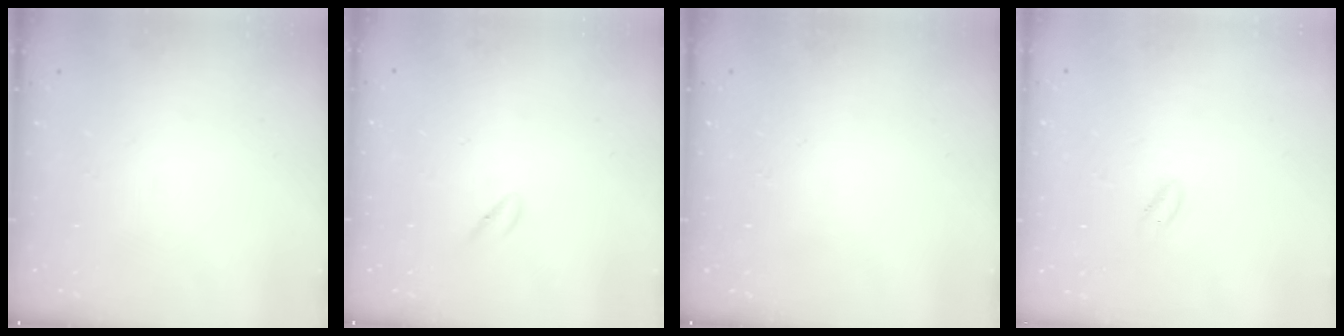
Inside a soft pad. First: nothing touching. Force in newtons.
{"total": 2.0, "press": 1.8, "slide": 0.7}
{"total": 0.0}
{"total": 0.5, "press": 0.0, "slide": 0.5}